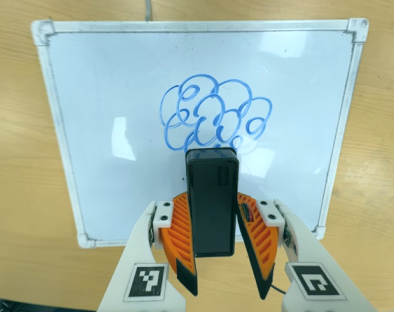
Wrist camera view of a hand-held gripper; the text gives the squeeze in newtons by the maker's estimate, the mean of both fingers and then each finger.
{"total": 5.7, "left": 5.6, "right": 5.7}